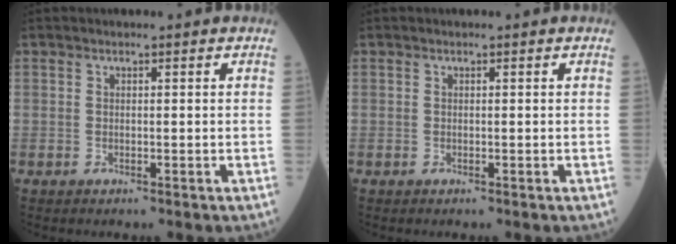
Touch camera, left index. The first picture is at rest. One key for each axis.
{"total": 0.0}